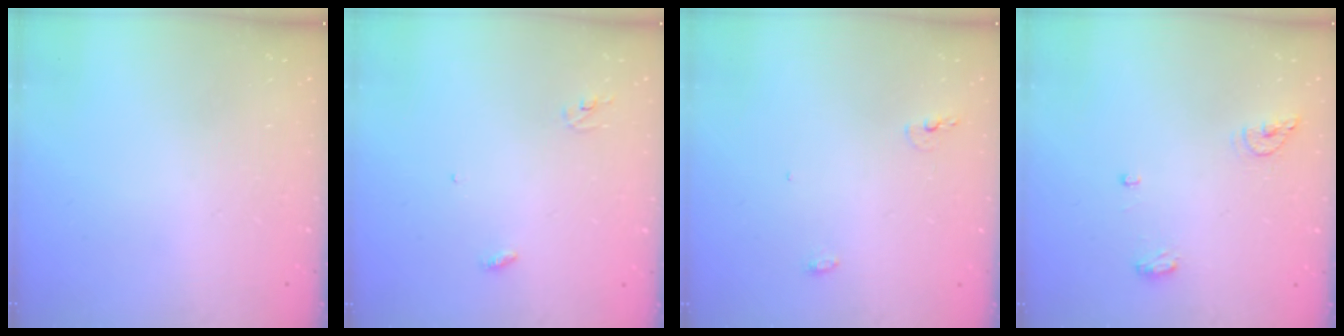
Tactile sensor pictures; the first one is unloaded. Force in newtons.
{"total": 2.9, "press": 2.9, "slide": 0.2}
{"total": 4.3, "press": 4.2, "slide": 0.9}
{"total": 10.0, "press": 7.3, "slide": 6.9}